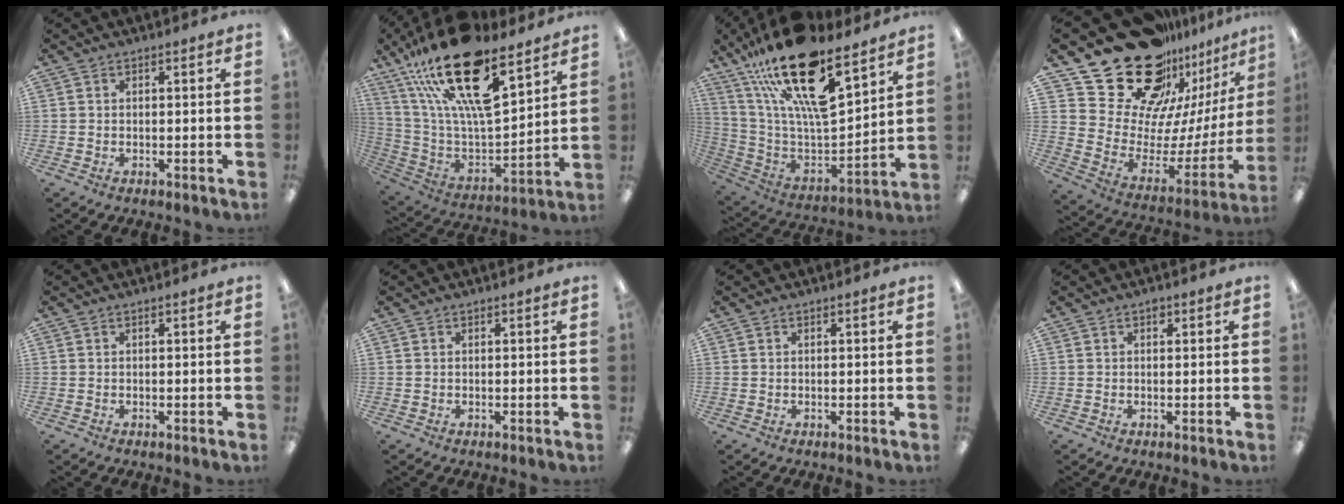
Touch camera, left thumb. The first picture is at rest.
{"total": 26.9, "force": [17.2, 10.3, 18.0], "torque": [-0.315, -0.101, 0.295]}
{"total": 25.5, "force": [16.8, 9.0, 16.9], "torque": [-0.298, -0.102, 0.292]}
{"total": 28.3, "force": [20.0, 15.3, 12.8], "torque": [-0.193, -0.147, 0.390]}
{"total": 0.0}
{"total": 0.0}
{"total": 0.0}
{"total": 1.1, "force": [0.6, 0.7, 0.6], "torque": [-0.004, 0.000, 0.008]}